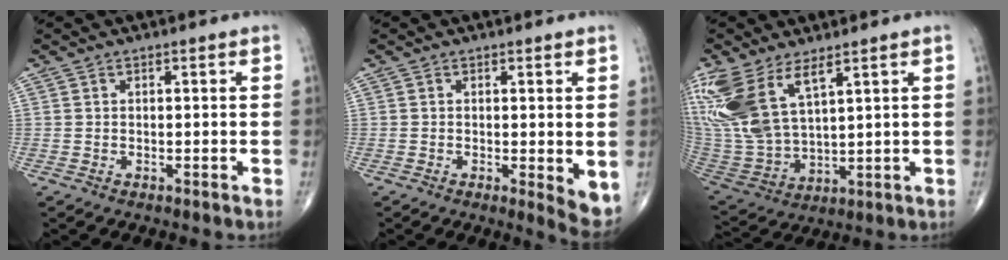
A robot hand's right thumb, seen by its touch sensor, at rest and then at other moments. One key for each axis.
{"total": 4.7, "fx": -0.2, "fy": 1.4, "fz": 4.5, "tx": -0.056, "ty": -0.014, "tz": -0.005}
{"total": 16.8, "fx": 8.7, "fy": 7.6, "fz": 12.2, "tx": -0.270, "ty": -0.029, "tz": 0.192}